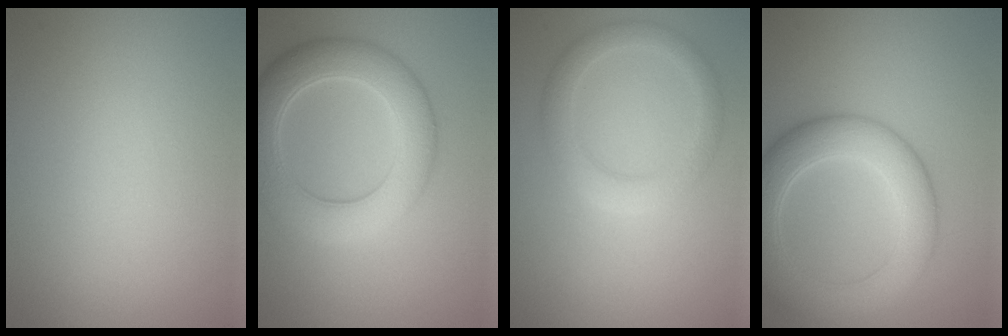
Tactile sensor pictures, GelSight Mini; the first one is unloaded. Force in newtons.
{"total": 7.0, "press": 7.0, "slide": 0.2}
{"total": 3.0, "press": 3.0, "slide": 0.2}
{"total": 6.8, "press": 6.8, "slide": 0.0}